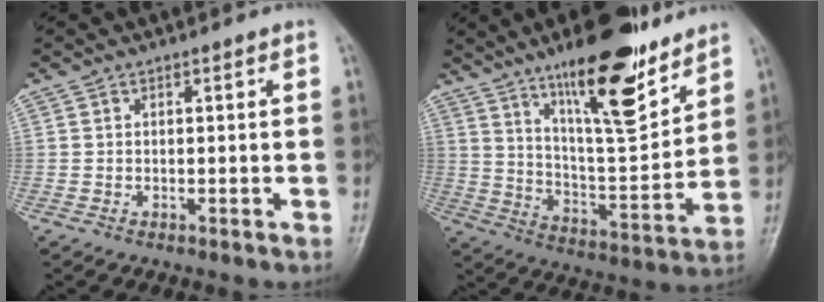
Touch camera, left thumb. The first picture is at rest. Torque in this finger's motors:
{"motor_torque": [1.72, 0.06, 1.56, -1.22, 0.32]}